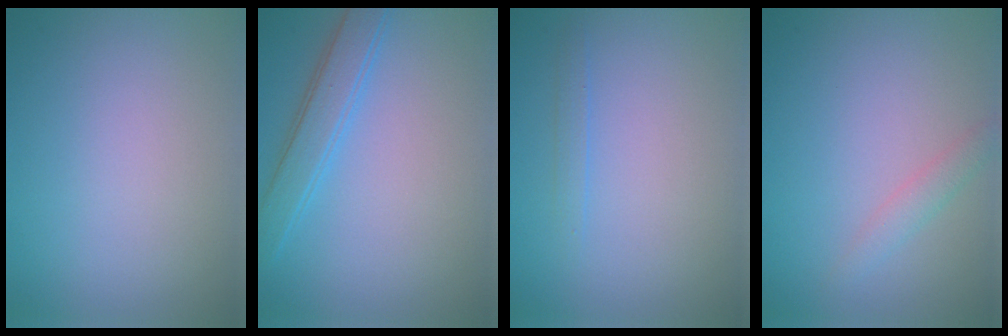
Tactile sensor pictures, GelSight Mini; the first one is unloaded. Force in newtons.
{"total": 3.0, "press": 3.0, "slide": 0.0}
{"total": 0.9, "press": 0.9, "slide": 0.1}
{"total": 1.4, "press": 1.4, "slide": 0.0}